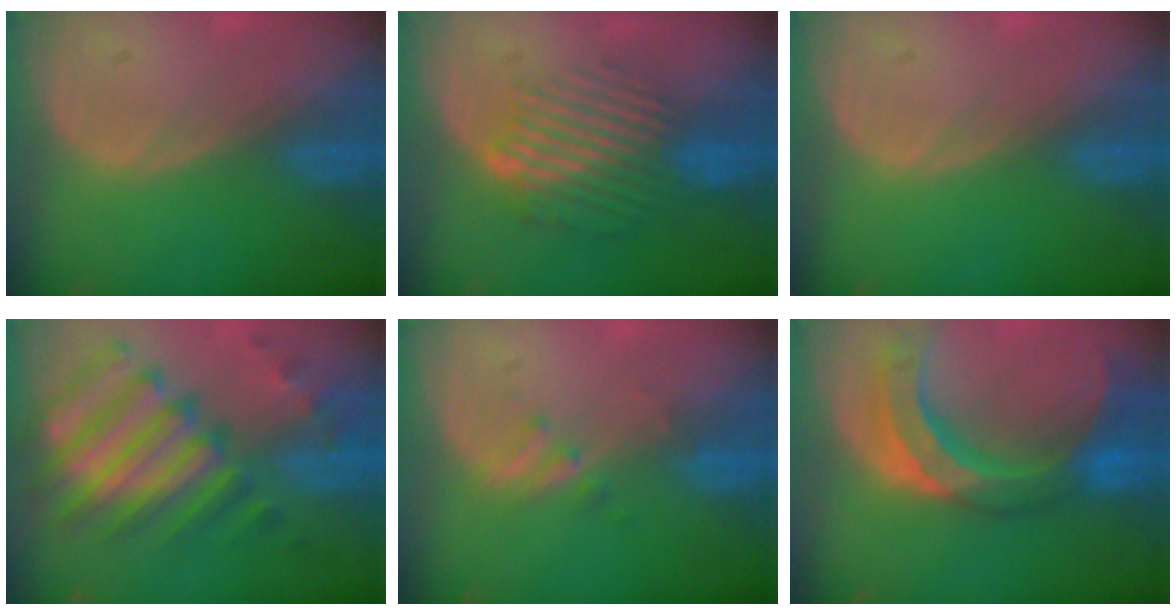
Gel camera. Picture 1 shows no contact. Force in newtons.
{"total": 9.4, "press": 8.0, "slide": 5.1}
{"total": 0.0}
{"total": 11.4, "press": 10.6, "slide": 4.4}
{"total": 1.9, "press": 1.9, "slide": 0.3}
{"total": 11.3, "press": 9.6, "slide": 6.1}